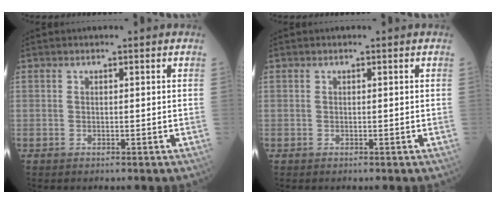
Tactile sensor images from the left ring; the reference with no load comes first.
{"total": 0.0}